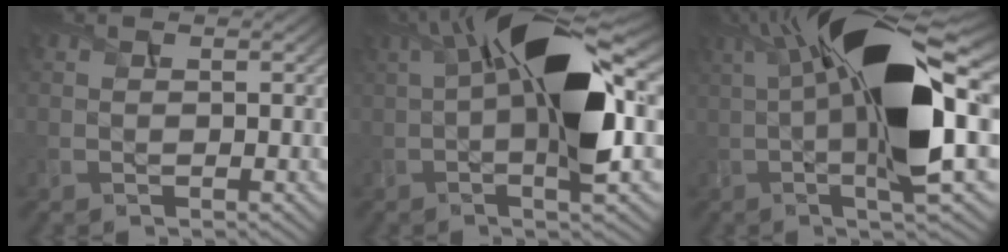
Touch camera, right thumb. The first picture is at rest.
{"total": 14.6, "force": [1.8, 4.8, 13.7], "torque": [-0.244, 0.008, 0.024]}
{"total": 17.0, "force": [1.8, 5.2, 16.0], "torque": [-0.282, 0.016, 0.021]}